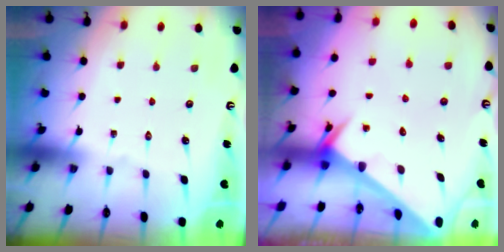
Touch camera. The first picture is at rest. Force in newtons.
{"total": 2.4, "press": 2.4, "slide": 0.0}